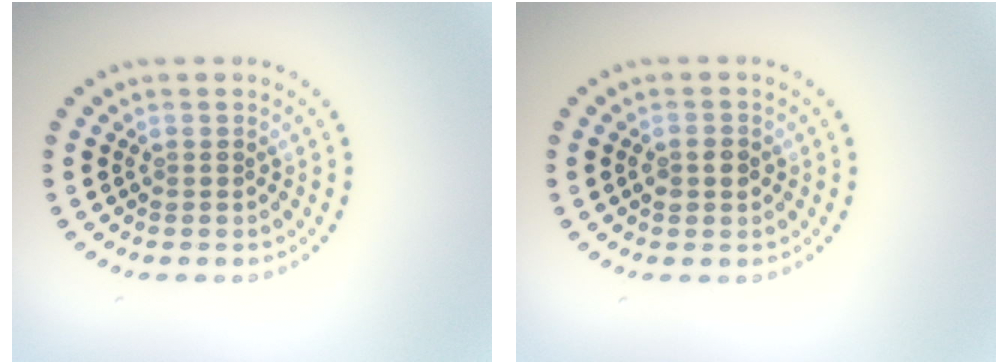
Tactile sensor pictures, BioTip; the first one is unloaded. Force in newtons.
{"total": 1.6, "press": 1.5, "slide": 0.5}